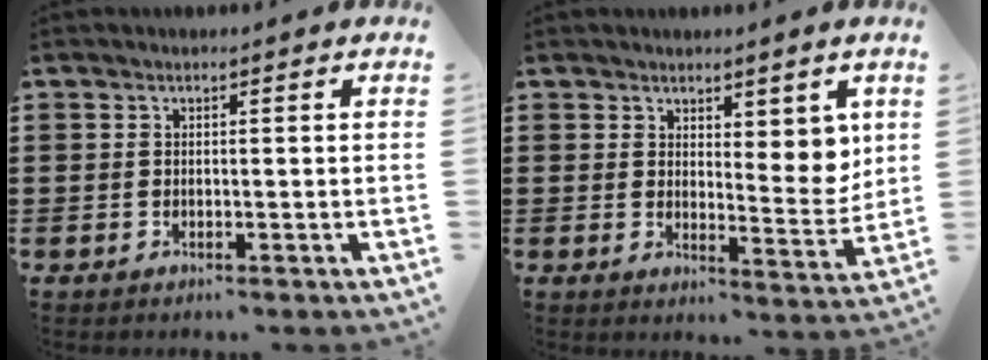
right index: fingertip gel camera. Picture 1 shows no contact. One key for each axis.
{"total": 5.2, "fx": 3.4, "fy": 2.5, "fz": 3.1, "tx": -0.035, "ty": -0.017, "tz": 0.057}